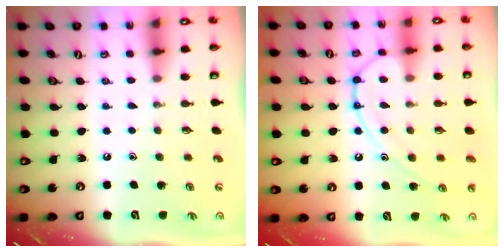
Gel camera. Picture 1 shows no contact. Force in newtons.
{"total": 14.4, "press": 14.3, "slide": 1.3}